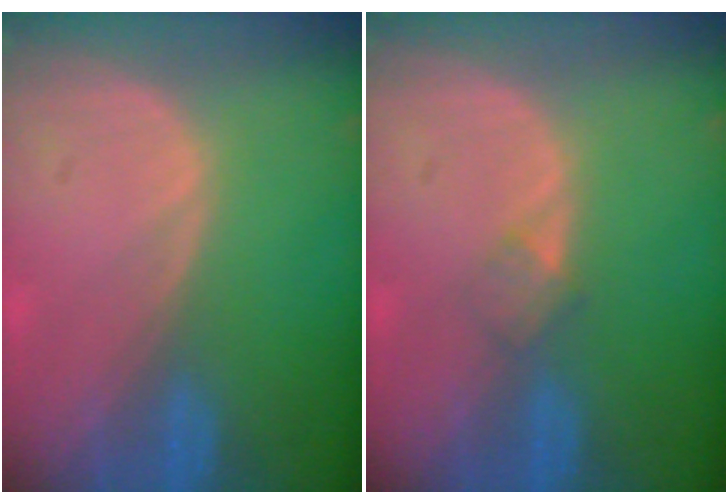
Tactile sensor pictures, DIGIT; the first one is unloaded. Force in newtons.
{"total": 1.8, "press": 1.8, "slide": 0.2}